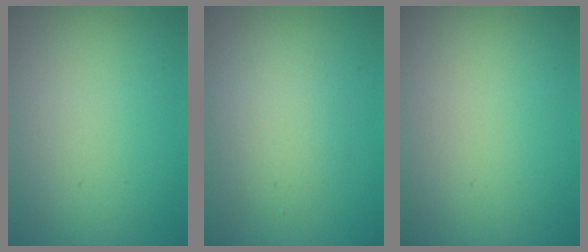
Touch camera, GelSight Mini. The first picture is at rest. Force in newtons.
{"total": 2.9, "press": 2.9, "slide": 0.3}
{"total": 0.0}